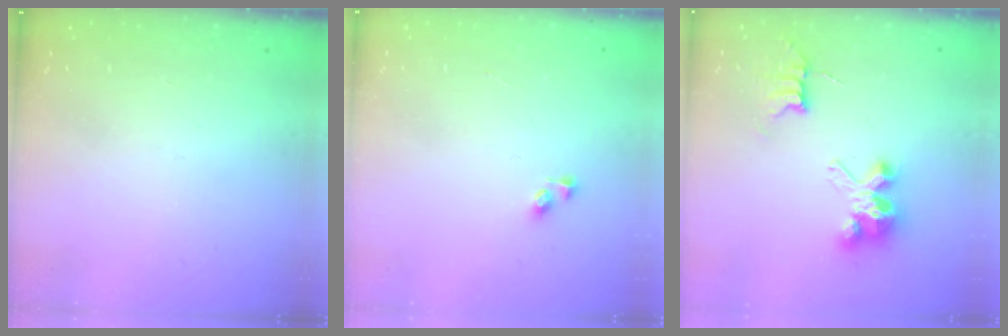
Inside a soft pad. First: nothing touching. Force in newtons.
{"total": 4.0, "press": 3.9, "slide": 0.5}
{"total": 7.5, "press": 7.5, "slide": 0.6}